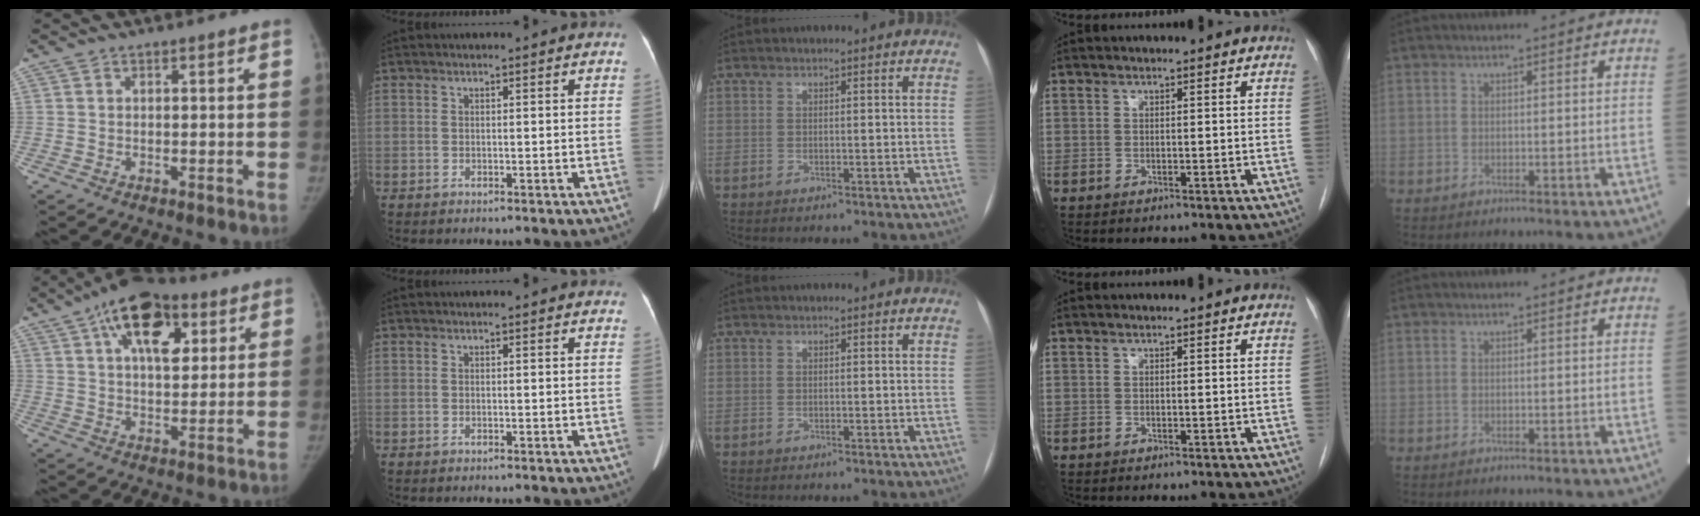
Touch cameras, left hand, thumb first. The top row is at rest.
{"thumb": {"total": 16.5, "force": [7.3, 9.0, 11.7], "torque": [-0.150, -0.011, 0.111]}, "index": {"total": 1.3, "force": [1.2, 0.3, 0.4], "torque": [-0.014, 0.006, 0.006]}}